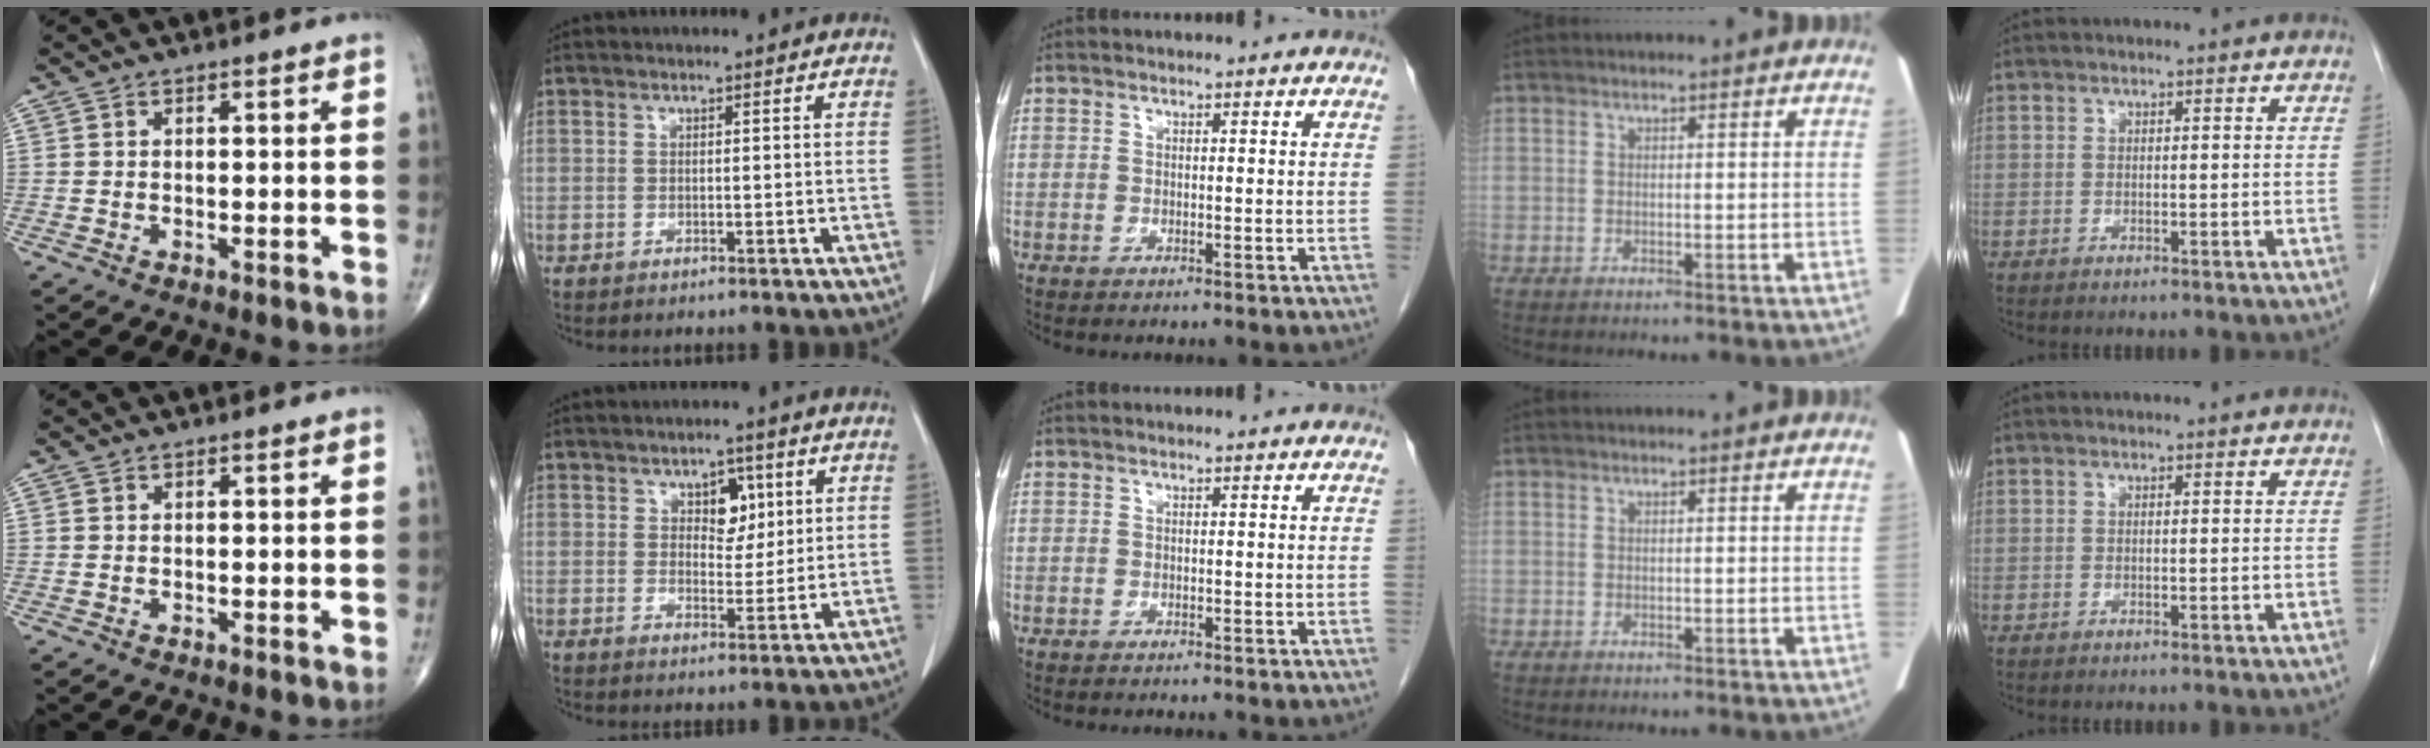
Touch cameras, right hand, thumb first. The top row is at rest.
{"index": {"total": 4.6, "force": [1.8, 2.8, 3.1], "torque": [-0.040, 0.006, 0.030]}}